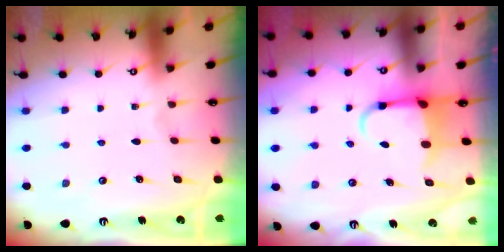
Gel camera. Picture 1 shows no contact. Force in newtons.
{"total": 4.4, "press": 4.3, "slide": 1.1}